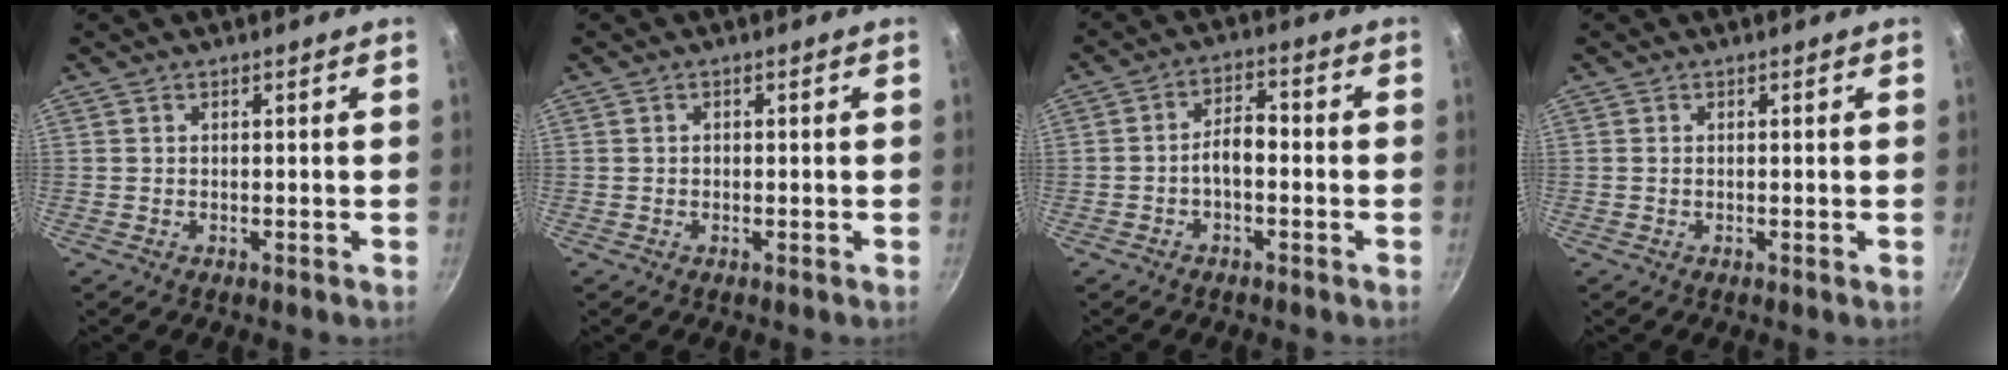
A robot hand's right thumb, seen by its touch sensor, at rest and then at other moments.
{"total": 0.7, "force": [0.0, 0.6, 0.3], "torque": [-0.002, 0.004, 0.000]}
{"total": 4.9, "force": [-1.4, 2.6, 3.9], "torque": [-0.054, 0.027, -0.031]}
{"total": 0.0}